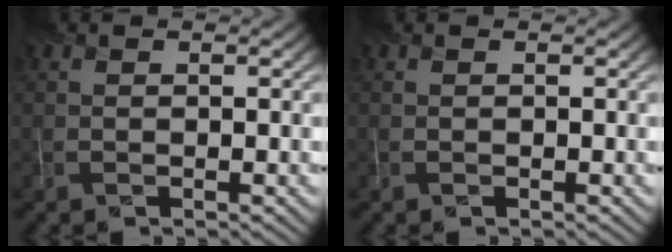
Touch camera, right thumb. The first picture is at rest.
{"total": 0.0}